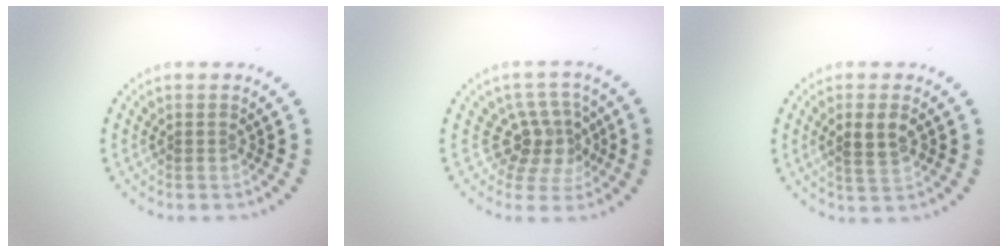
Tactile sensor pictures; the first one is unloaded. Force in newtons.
{"total": 3.6, "press": 2.7, "slide": 2.4}
{"total": 2.8, "press": 2.8, "slide": 0.4}